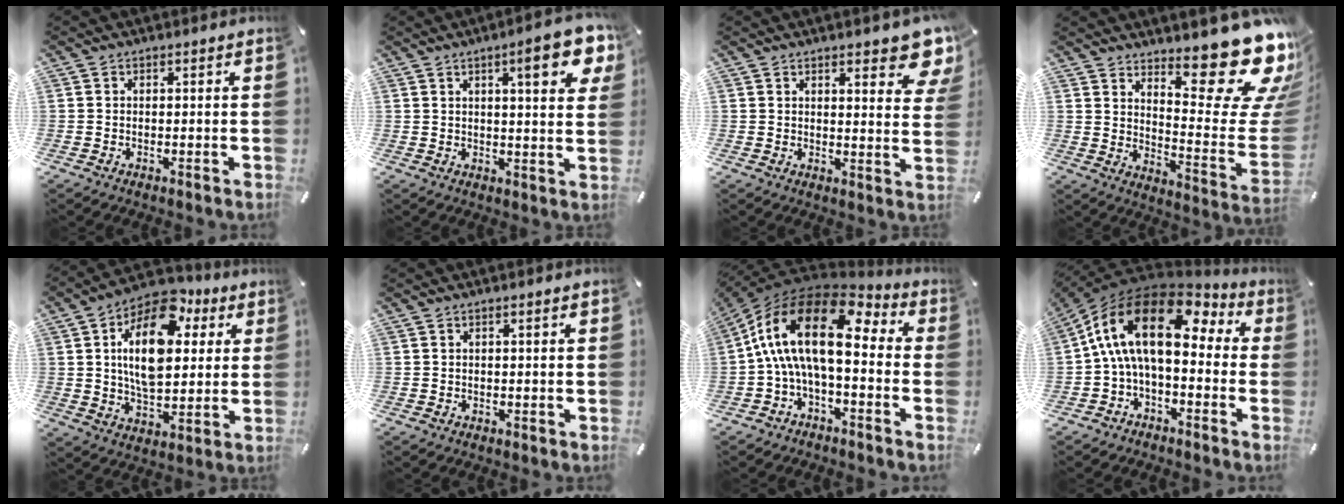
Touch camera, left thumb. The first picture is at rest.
{"total": 11.4, "force": [5.9, 3.1, 9.3], "torque": [-0.121, -0.025, 0.090]}
{"total": 8.6, "force": [6.5, 3.1, 4.7], "torque": [-0.051, -0.043, 0.112]}
{"total": 22.5, "force": [16.3, 7.7, 13.5], "torque": [-0.151, -0.139, 0.268]}
{"total": 19.0, "force": [6.3, 11.3, 13.9], "torque": [-0.245, -0.021, 0.103]}
{"total": 0.5, "force": [0.2, 0.0, 0.5], "torque": [-0.006, 0.000, 0.004]}
{"total": 18.7, "force": [2.9, 8.2, 16.5], "torque": [-0.344, -0.026, 0.044]}
{"total": 17.4, "force": [3.2, 9.2, 14.4], "torque": [-0.288, -0.010, 0.050]}